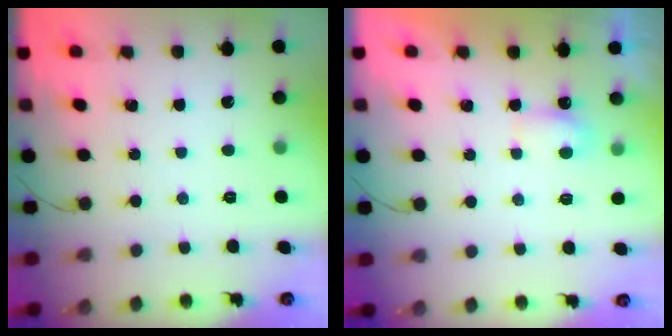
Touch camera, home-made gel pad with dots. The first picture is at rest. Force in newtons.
{"total": 3.7, "press": 3.5, "slide": 1.1}